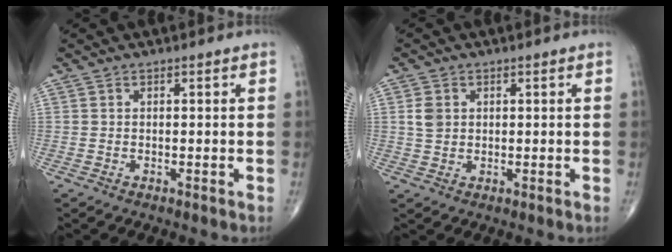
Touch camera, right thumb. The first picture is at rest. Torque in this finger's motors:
{"motor_torque": [-0.31, 0.20, 0.32, 0.05, 0.02]}